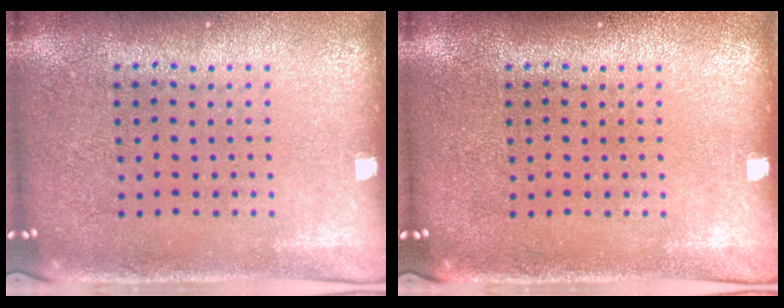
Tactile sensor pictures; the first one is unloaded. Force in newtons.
{"total": 0.0}